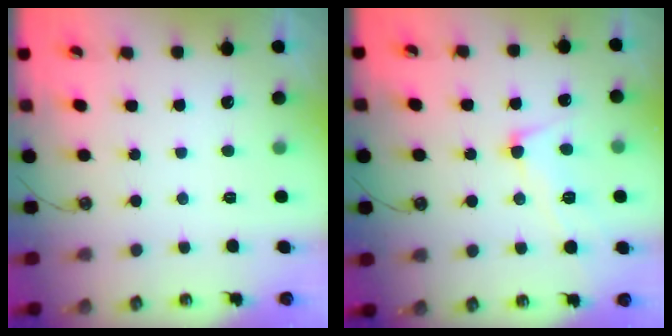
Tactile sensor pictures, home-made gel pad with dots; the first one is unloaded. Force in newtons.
{"total": 3.1, "press": 3.0, "slide": 0.9}